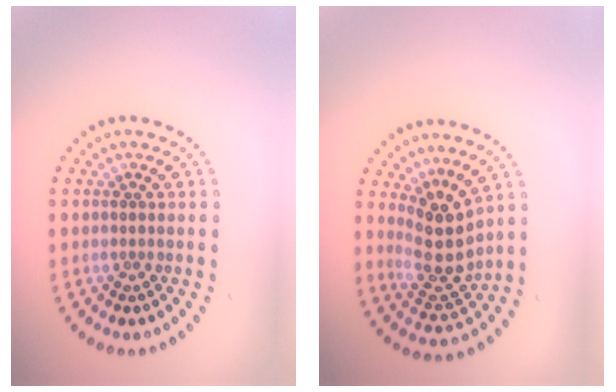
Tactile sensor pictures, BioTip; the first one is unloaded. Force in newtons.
{"total": 4.3, "press": 3.7, "slide": 2.1}